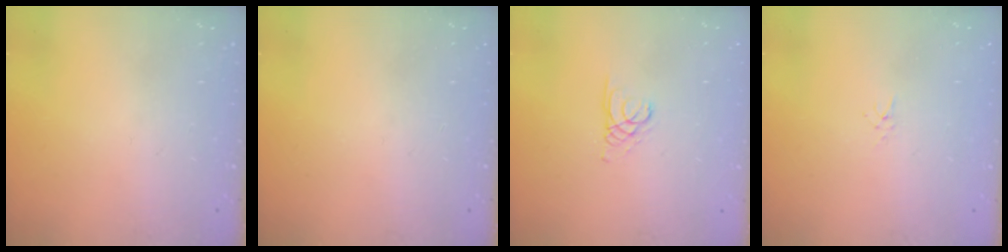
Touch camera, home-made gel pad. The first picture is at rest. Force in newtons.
{"total": 0.0}
{"total": 1.4, "press": 1.3, "slide": 0.1}
{"total": 2.0, "press": 2.0, "slide": 0.3}